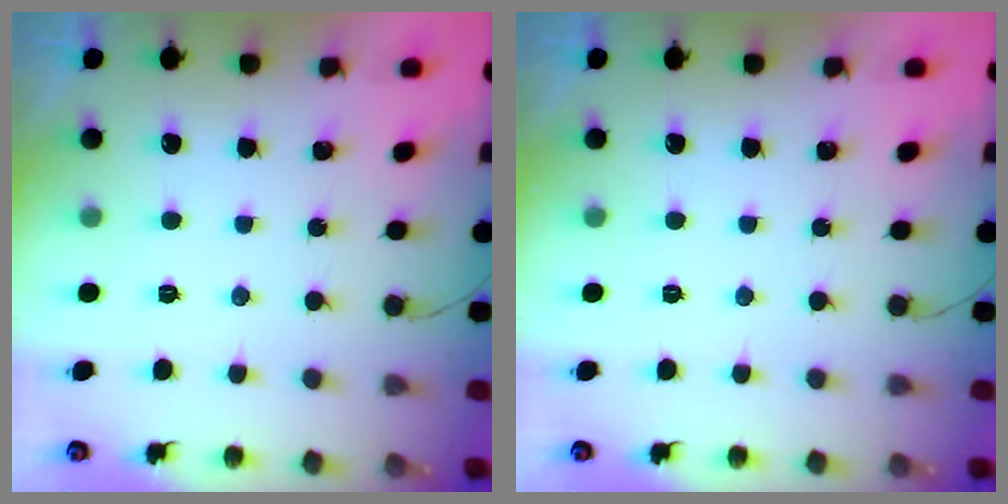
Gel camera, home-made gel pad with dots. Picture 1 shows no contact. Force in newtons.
{"total": 0.0}